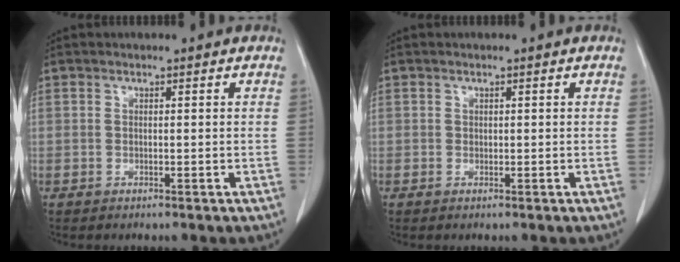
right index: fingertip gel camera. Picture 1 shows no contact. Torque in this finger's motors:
{"motor_torque": [-0.12, 0.09, -0.01, -0.01]}